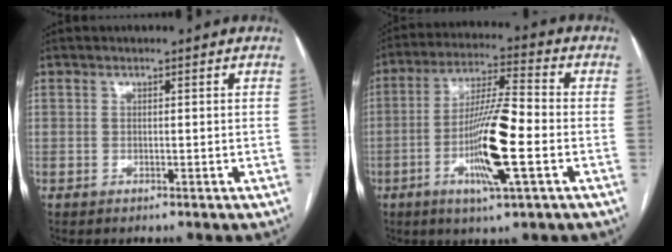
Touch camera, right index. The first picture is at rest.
{"total": 13.0, "force": [-3.6, 0.7, 12.5], "torque": [-0.236, -0.006, -0.070]}